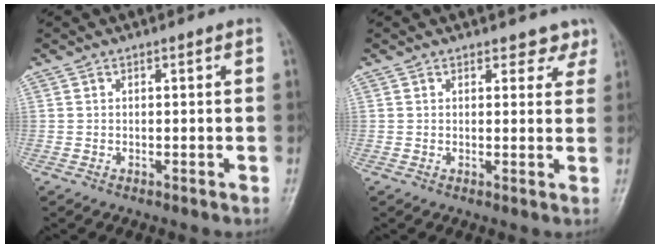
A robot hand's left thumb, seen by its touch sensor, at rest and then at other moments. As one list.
[{"total": 2.9, "force": [2.4, 1.6, 0.6], "torque": [0.018, -0.013, 0.018]}]